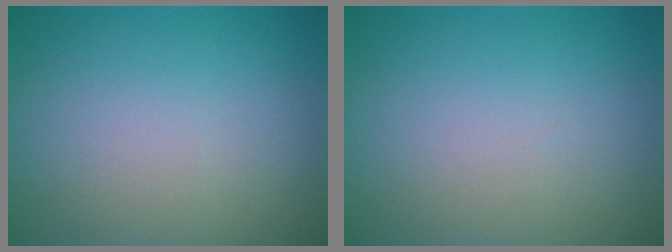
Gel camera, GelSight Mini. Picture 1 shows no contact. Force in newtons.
{"total": 0.0}